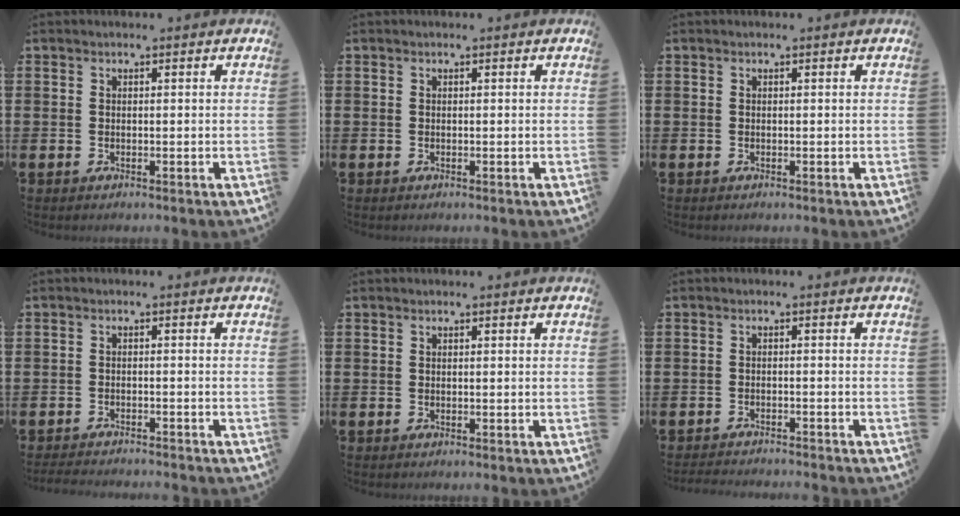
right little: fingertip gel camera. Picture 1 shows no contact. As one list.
[{"total": 0.0}, {"total": 0.0}, {"total": 1.8, "force": [-1.8, -0.1, 0.1], "torque": [-0.003, 0.002, -0.037]}, {"total": 0.0}, {"total": 1.7, "force": [-1.7, -0.1, 0.1], "torque": [-0.003, 0.003, -0.035]}]